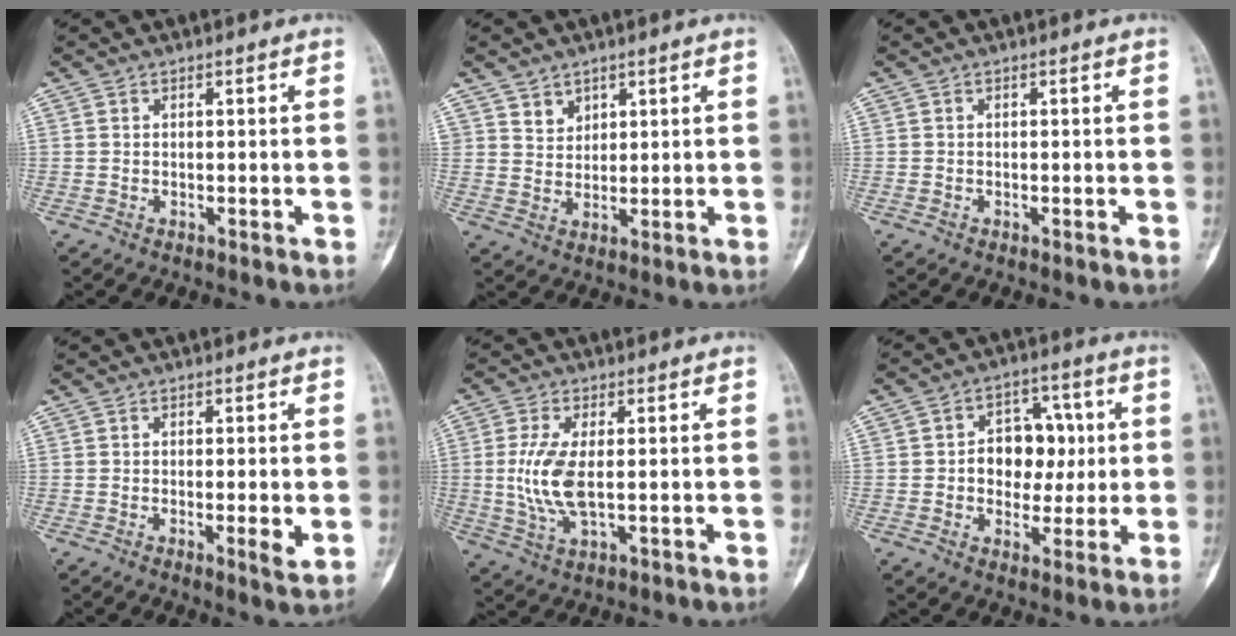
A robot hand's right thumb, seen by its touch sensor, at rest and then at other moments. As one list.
[{"total": 3.5, "force": [2.4, 2.4, 0.6], "torque": [0.012, -0.019, 0.046]}, {"total": 0.0}, {"total": 3.3, "force": [-0.4, 0.5, 3.2], "torque": [-0.053, -0.011, -0.009]}, {"total": 8.6, "force": [0.2, 3.6, 7.8], "torque": [-0.178, -0.009, 0.009]}, {"total": 10.6, "force": [0.6, 8.0, 7.0], "torque": [-0.043, 0.017, 0.007]}]